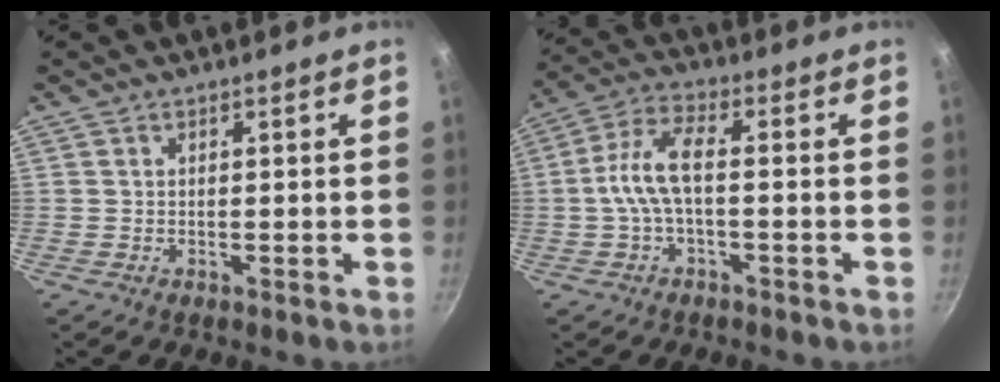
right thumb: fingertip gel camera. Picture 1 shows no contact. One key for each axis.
{"total": 7.7, "fx": -1.4, "fy": 2.9, "fz": 7.0, "tx": -0.158, "ty": 0.028, "tz": -0.036}